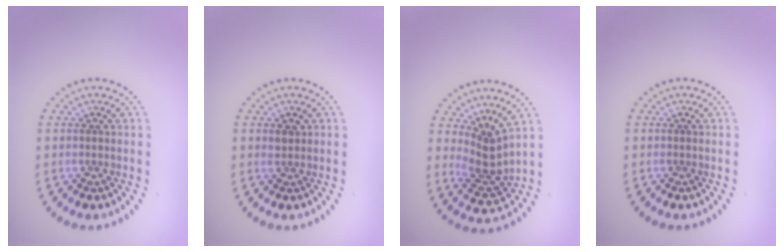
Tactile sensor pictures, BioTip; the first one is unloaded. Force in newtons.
{"total": 1.0, "press": 0.9, "slide": 0.4}
{"total": 2.9, "press": 1.9, "slide": 2.2}
{"total": 0.0}